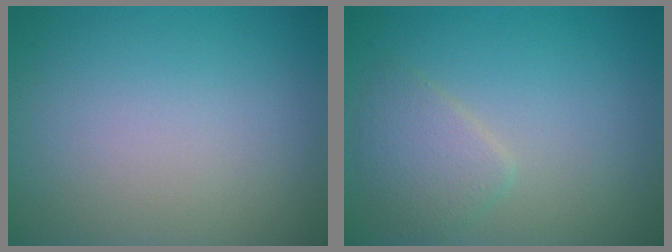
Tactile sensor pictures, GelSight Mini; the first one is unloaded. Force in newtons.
{"total": 2.4, "press": 2.4, "slide": 0.1}